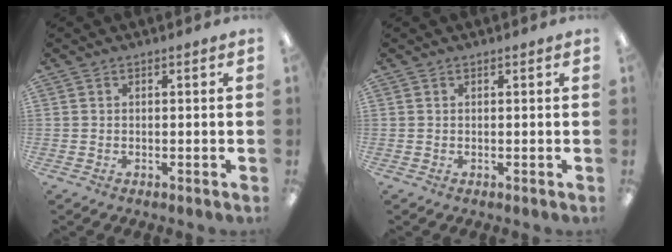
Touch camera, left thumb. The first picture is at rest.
{"total": 0.0}